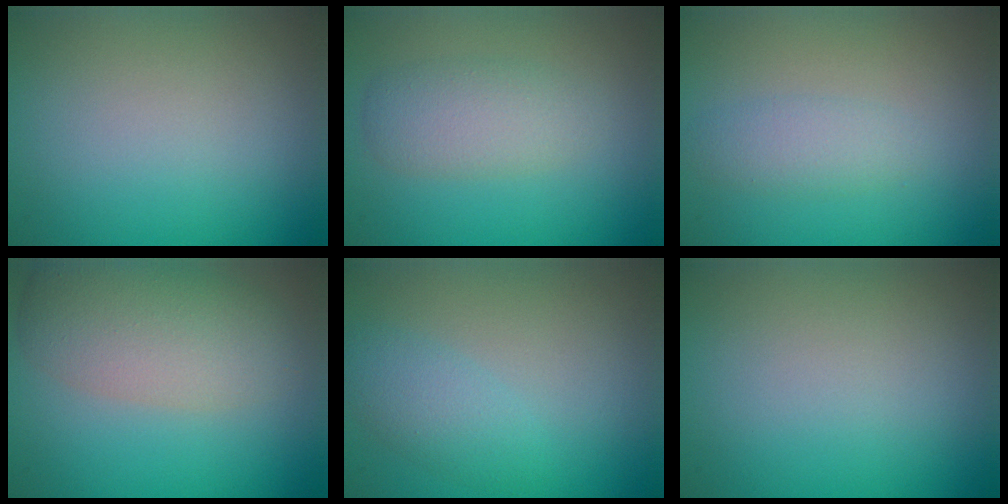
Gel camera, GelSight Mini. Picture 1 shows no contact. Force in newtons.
{"total": 3.0, "press": 3.0, "slide": 0.1}
{"total": 1.8, "press": 1.8, "slide": 0.1}
{"total": 5.7, "press": 5.7, "slide": 0.2}
{"total": 2.5, "press": 2.5, "slide": 0.0}
{"total": 0.0}